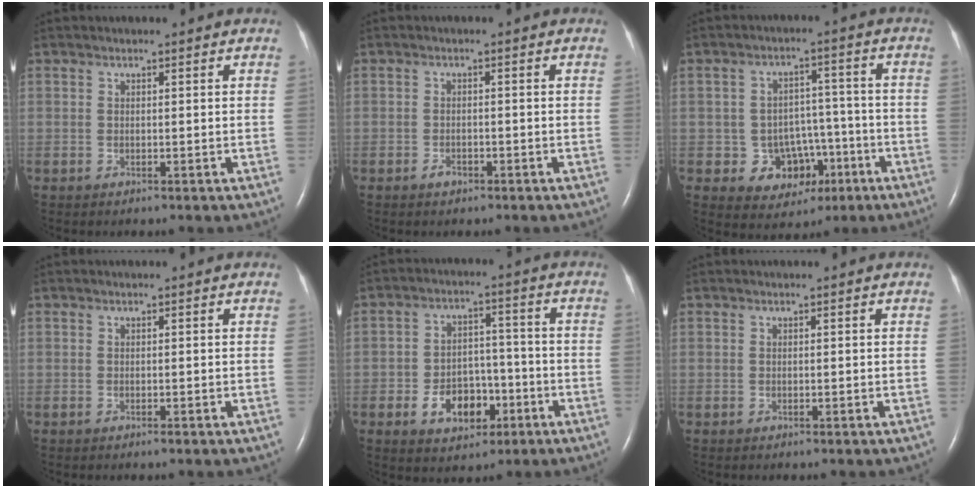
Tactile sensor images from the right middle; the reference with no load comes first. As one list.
[{"total": 1.4, "force": [-0.9, 0.8, 0.7], "torque": [-0.015, 0.002, -0.013]}, {"total": 7.6, "force": [-2.8, 6.6, 2.7], "torque": [-0.033, 0.026, -0.027]}, {"total": 0.0}, {"total": 8.1, "force": [-3.3, 5.4, 5.0], "torque": [-0.087, 0.017, -0.045]}, {"total": 0.0}]